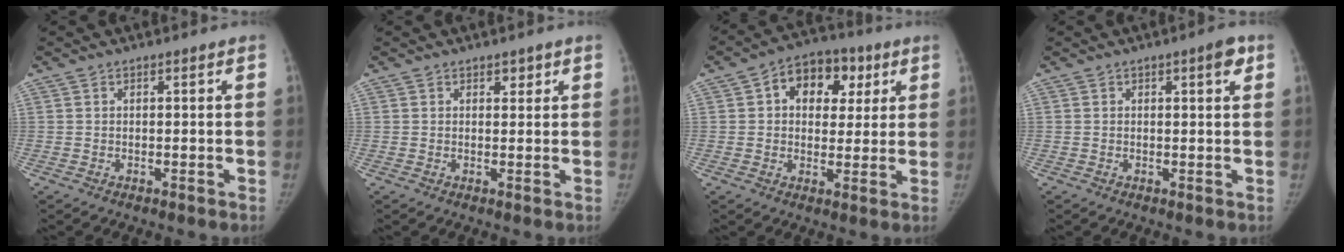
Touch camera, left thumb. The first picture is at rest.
{"total": 1.6, "force": [1.0, 1.0, 0.7], "torque": [0.005, -0.005, 0.012]}
{"total": 11.7, "force": [3.9, 8.5, 7.0], "torque": [-0.053, 0.007, 0.051]}
{"total": 2.6, "force": [1.2, 0.7, 2.2], "torque": [-0.020, -0.004, 0.010]}